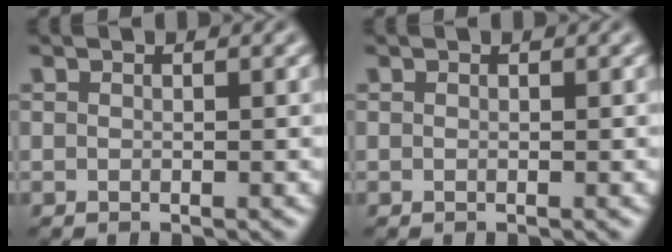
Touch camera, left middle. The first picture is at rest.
{"total": 0.0}